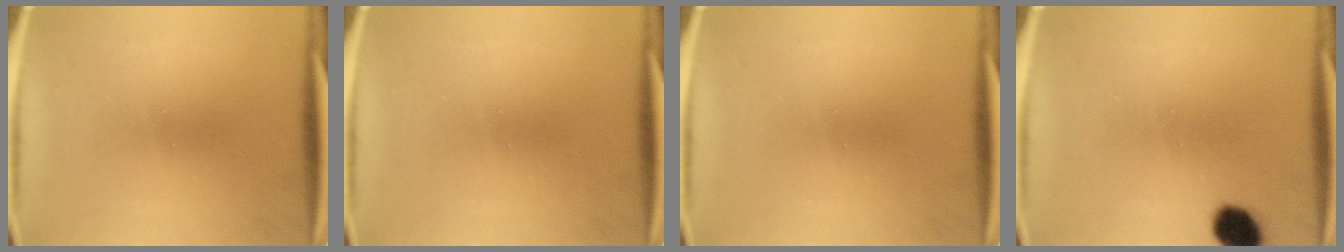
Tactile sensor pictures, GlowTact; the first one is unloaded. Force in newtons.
{"total": 0.0}
{"total": 0.0}
{"total": 6.4}